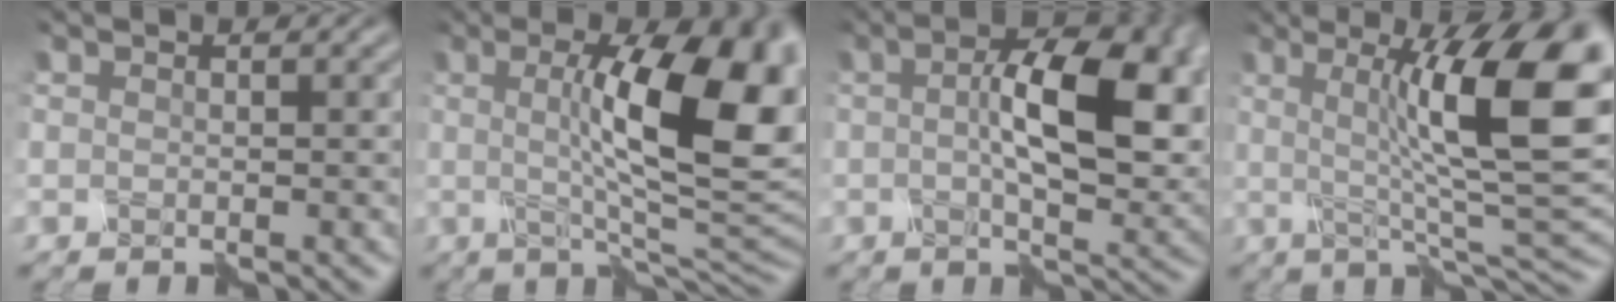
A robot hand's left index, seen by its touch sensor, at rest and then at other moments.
{"total": 11.4, "force": [0.6, 2.3, 11.1], "torque": [-0.153, 0.006, 0.012]}
{"total": 10.1, "force": [0.6, 3.0, 9.6], "torque": [-0.144, 0.009, 0.008]}
{"total": 11.8, "force": [1.3, 1.7, 11.6], "torque": [-0.162, 0.011, 0.020]}